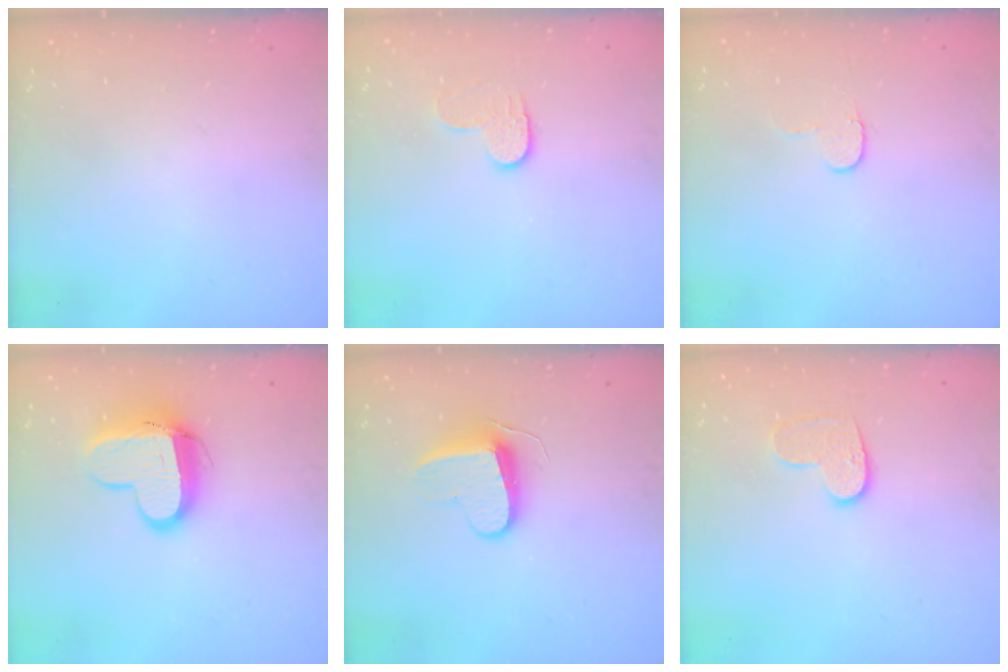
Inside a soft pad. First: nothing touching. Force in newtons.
{"total": 5.7, "press": 5.7, "slide": 0.5}
{"total": 4.7, "press": 4.7, "slide": 0.5}
{"total": 12.4, "press": 12.4, "slide": 1.2}
{"total": 9.0, "press": 9.0, "slide": 0.4}
{"total": 8.0, "press": 8.0, "slide": 0.3}